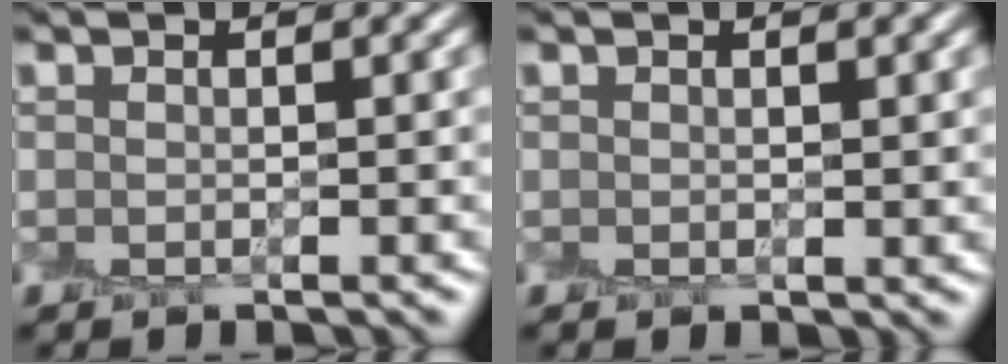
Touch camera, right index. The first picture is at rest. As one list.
[{"total": 0.5, "force": [0.3, 0.3, 0.2], "torque": [-0.003, -0.001, 0.004]}]